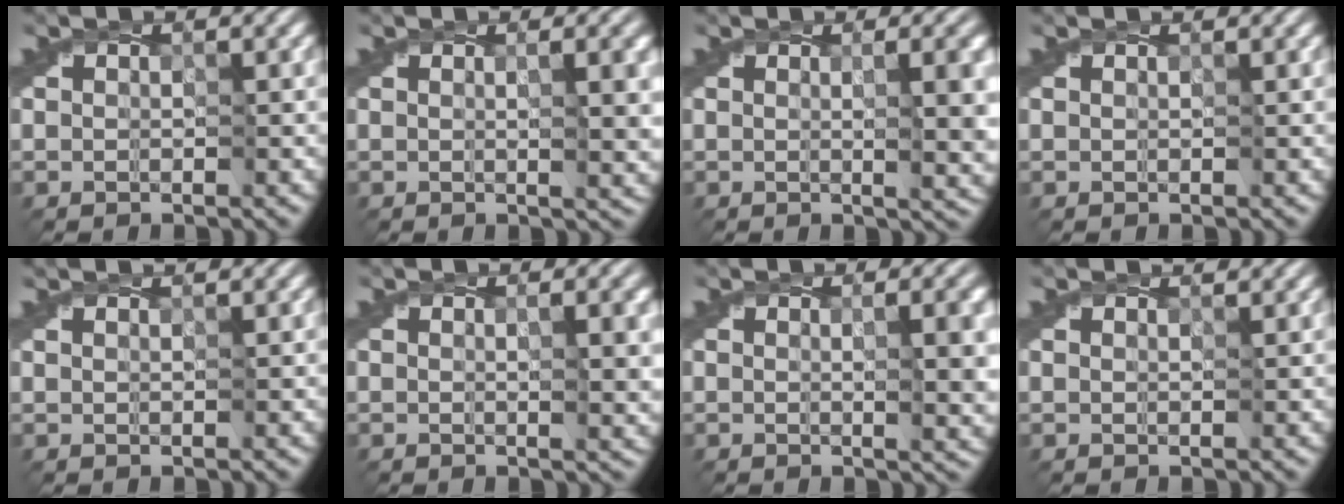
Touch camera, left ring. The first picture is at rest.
{"total": 4.8, "force": [0.4, 1.6, 4.5], "torque": [-0.047, 0.001, 0.004]}
{"total": 7.2, "force": [0.3, 2.7, 6.7], "torque": [-0.054, 0.008, 0.002]}
{"total": 0.0}
{"total": 0.8, "force": [0.7, -0.1, 0.4], "torque": [-0.006, 0.003, 0.005]}
{"total": 4.0, "force": [0.4, 1.2, 3.7], "torque": [-0.046, 0.000, 0.005]}
{"total": 6.4, "force": [0.4, 2.3, 6.0], "torque": [-0.048, 0.008, 0.001]}
{"total": 1.5, "force": [1.1, 0.5, 0.9], "torque": [-0.010, 0.006, 0.004]}